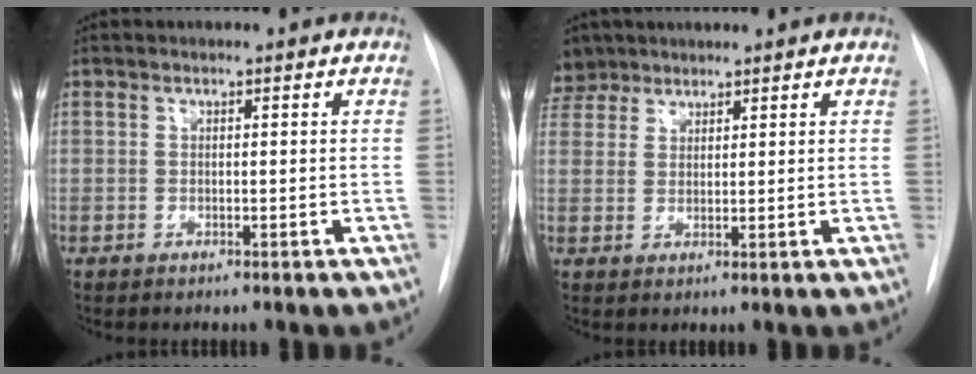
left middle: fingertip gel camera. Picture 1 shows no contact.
{"total": 5.3, "force": [4.5, 2.8, 0.4], "torque": [-0.003, 0.008, 0.090]}